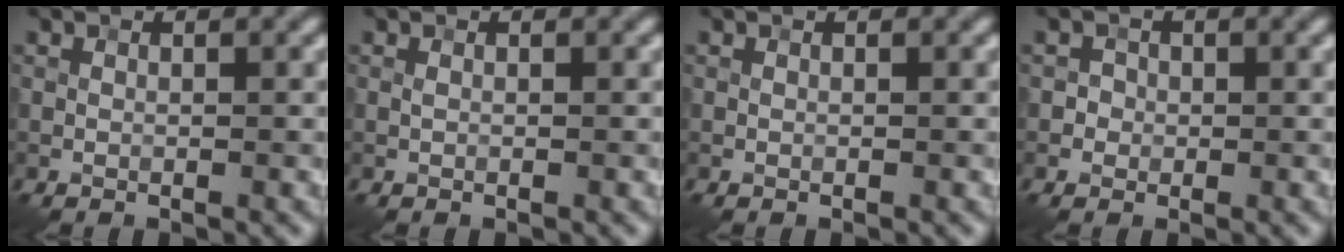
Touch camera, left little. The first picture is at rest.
{"total": 0.0}
{"total": 0.0}
{"total": 1.2, "force": [-0.1, 1.2, 0.3], "torque": [0.002, -0.001, -0.004]}